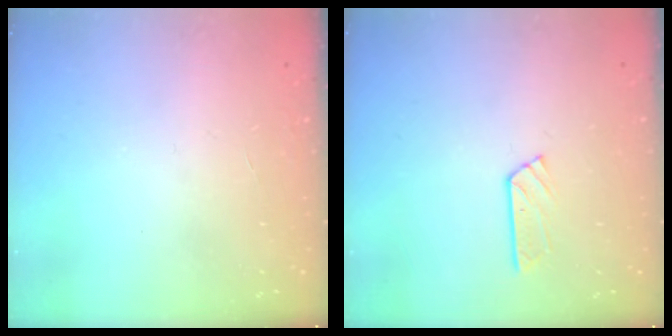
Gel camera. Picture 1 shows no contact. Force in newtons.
{"total": 3.3, "press": 3.3, "slide": 0.3}